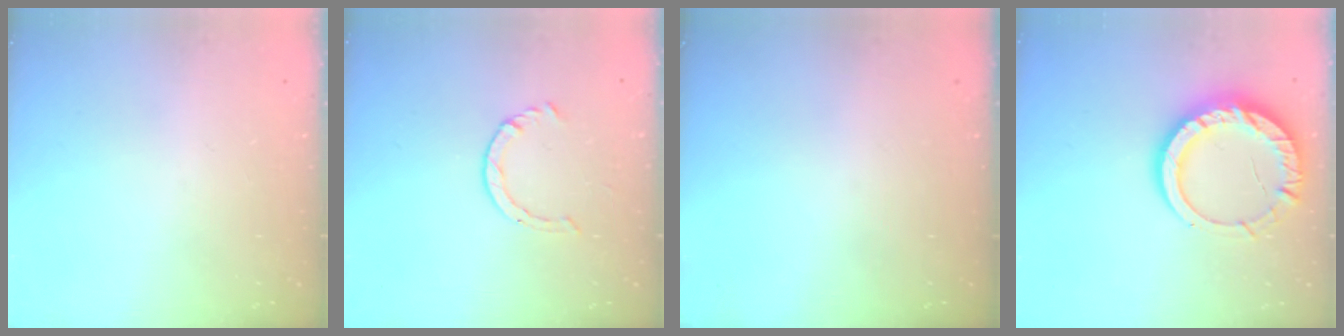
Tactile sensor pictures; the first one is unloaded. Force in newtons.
{"total": 3.0, "press": 2.9, "slide": 0.3}
{"total": 0.0}
{"total": 14.0, "press": 13.9, "slide": 1.4}